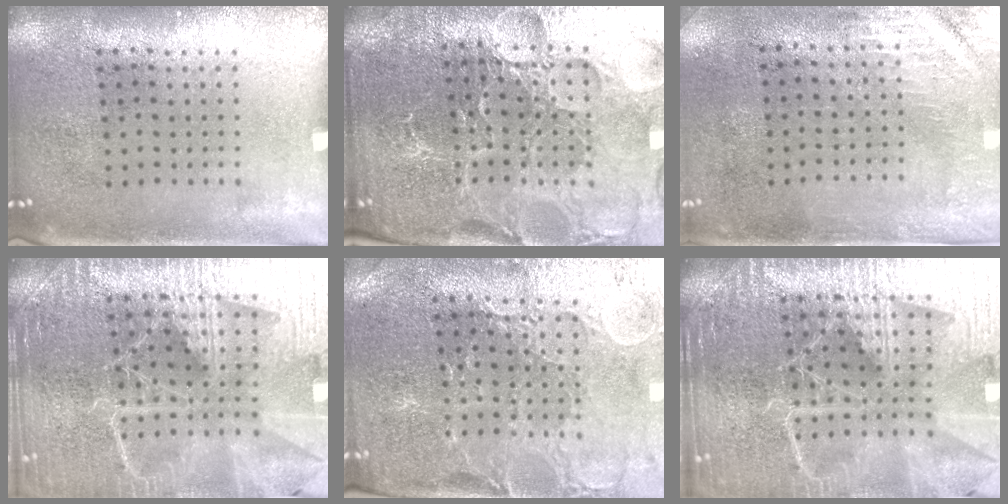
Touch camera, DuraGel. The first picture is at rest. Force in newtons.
{"total": 5.0, "press": 4.8, "slide": 1.4}
{"total": 2.9, "press": 2.5, "slide": 1.5}
{"total": 5.2, "press": 4.8, "slide": 2.0}
{"total": 1.6, "press": 1.5, "slide": 0.5}
{"total": 5.7, "press": 5.0, "slide": 2.6}